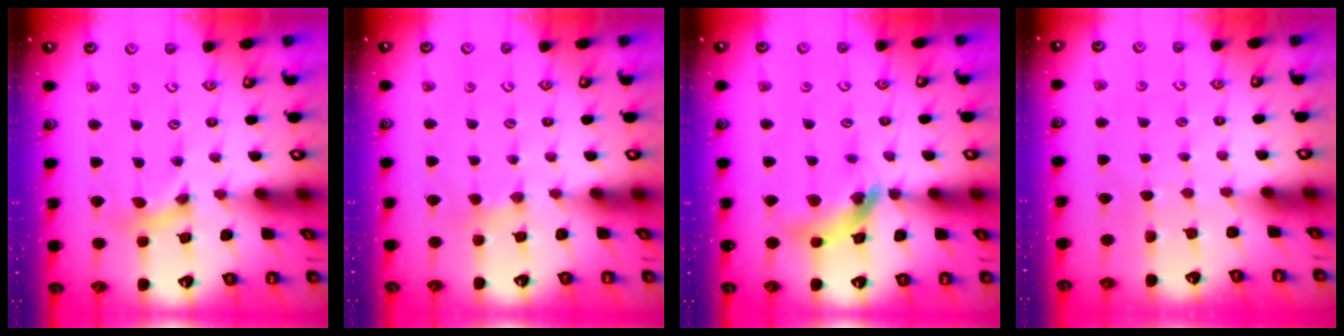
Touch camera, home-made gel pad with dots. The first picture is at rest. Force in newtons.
{"total": 2.0, "press": 2.0, "slide": 0.4}
{"total": 12.4, "press": 12.3, "slide": 1.3}
{"total": 0.0}